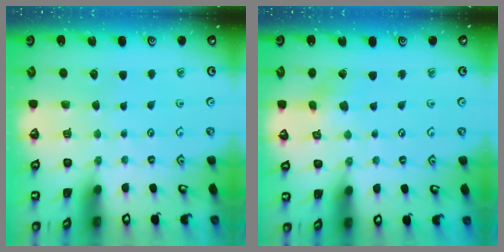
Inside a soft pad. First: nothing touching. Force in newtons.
{"total": 2.1, "press": 2.1, "slide": 0.2}